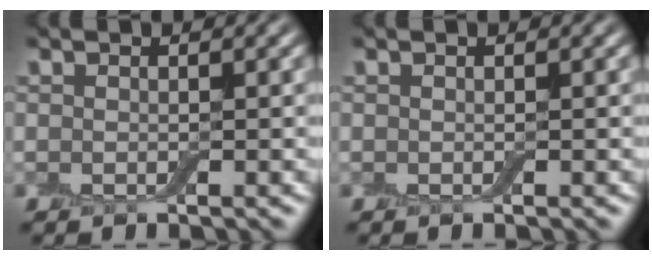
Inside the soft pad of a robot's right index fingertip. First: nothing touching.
{"total": 0.0}